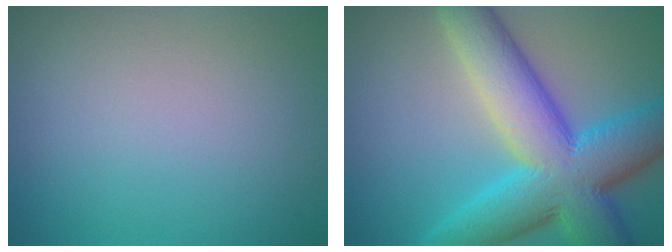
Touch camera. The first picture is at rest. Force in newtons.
{"total": 12.4, "press": 12.4, "slide": 0.3}